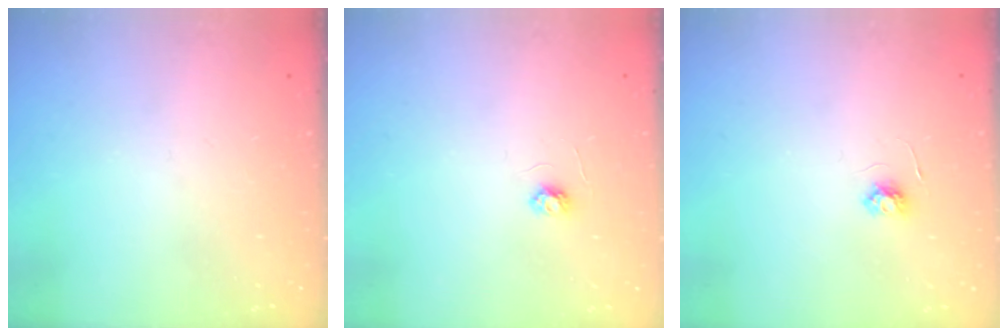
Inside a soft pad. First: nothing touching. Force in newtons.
{"total": 3.1, "press": 3.1, "slide": 0.4}
{"total": 3.6, "press": 3.6, "slide": 0.5}